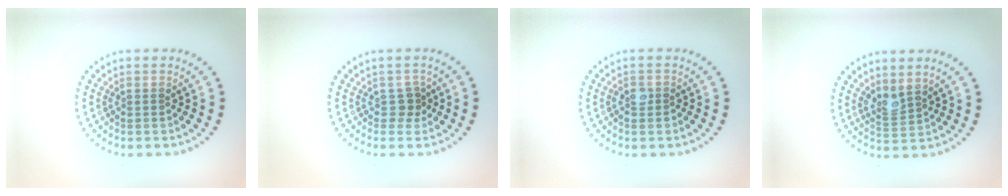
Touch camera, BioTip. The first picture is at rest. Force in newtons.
{"total": 1.3, "press": 1.0, "slide": 0.8}
{"total": 1.4, "press": 1.3, "slide": 0.5}
{"total": 2.1, "press": 1.7, "slide": 1.2}